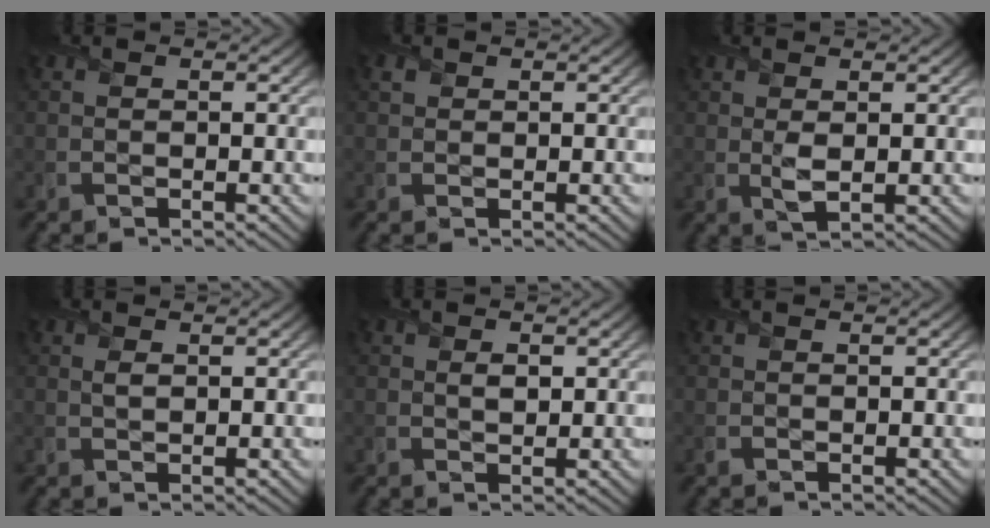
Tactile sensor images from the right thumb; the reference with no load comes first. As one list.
[{"total": 0.8, "force": [0.5, 0.6, 0.2], "torque": [-0.005, 0.004, 0.008]}, {"total": 1.8, "force": [0.5, 0.6, 1.7], "torque": [-0.039, -0.002, 0.013]}, {"total": 1.0, "force": [0.4, 0.3, 0.8], "torque": [-0.024, 0.000, 0.007]}, {"total": 1.5, "force": [0.4, 0.8, 1.2], "torque": [-0.027, -0.002, 0.007]}, {"total": 0.0}]